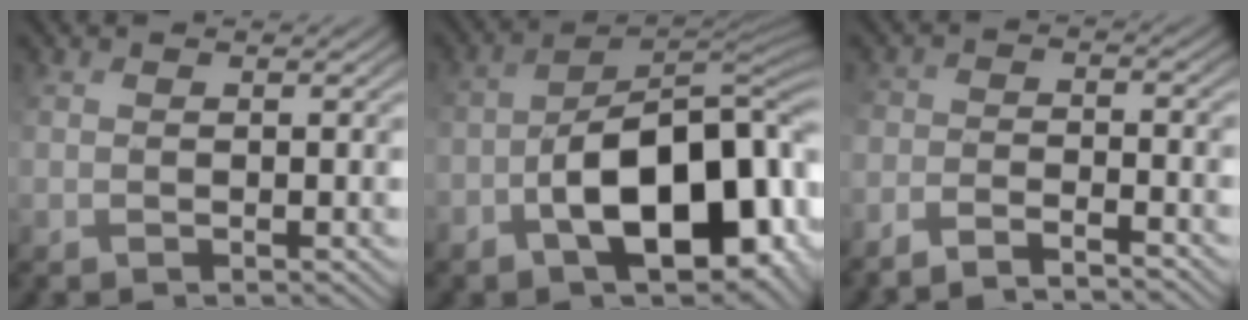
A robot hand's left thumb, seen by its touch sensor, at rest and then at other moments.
{"total": 14.5, "force": [-5.4, 7.8, 10.9], "torque": [-0.149, -0.017, -0.088]}
{"total": 5.1, "force": [-5.0, 0.6, 1.2], "torque": [-0.022, 0.004, -0.091]}